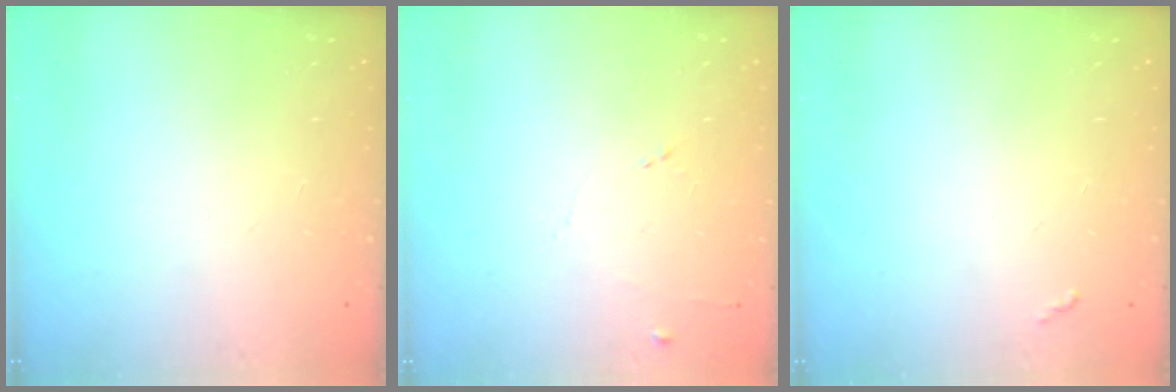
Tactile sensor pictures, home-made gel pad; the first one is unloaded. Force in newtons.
{"total": 5.4, "press": 5.3, "slide": 0.9}
{"total": 2.8, "press": 2.8, "slide": 0.4}